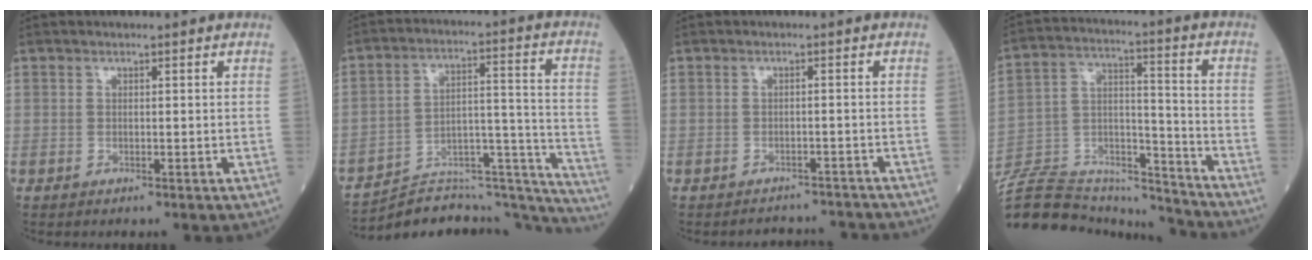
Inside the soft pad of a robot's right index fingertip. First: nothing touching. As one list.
[{"total": 23.7, "force": [-23.0, 3.2, 4.4], "torque": [-0.023, 0.054, -0.321]}, {"total": 5.3, "force": [-5.2, 0.8, -0.4], "torque": [0.010, 0.008, -0.062]}, {"total": 22.1, "force": [-20.7, 4.9, 5.9], "torque": [-0.153, 0.032, -0.336]}]